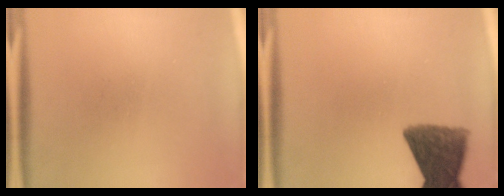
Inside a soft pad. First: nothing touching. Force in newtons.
{"total": 10.4}